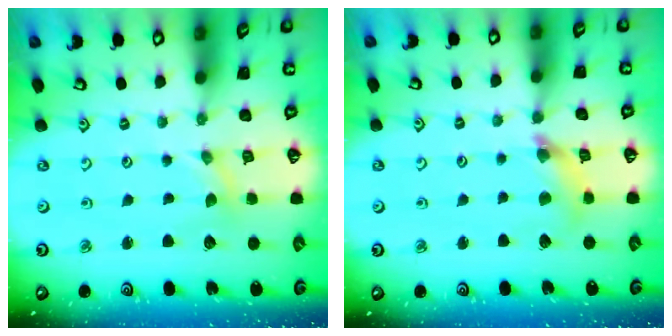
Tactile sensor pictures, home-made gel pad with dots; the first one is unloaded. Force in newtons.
{"total": 6.9, "press": 6.9, "slide": 0.7}